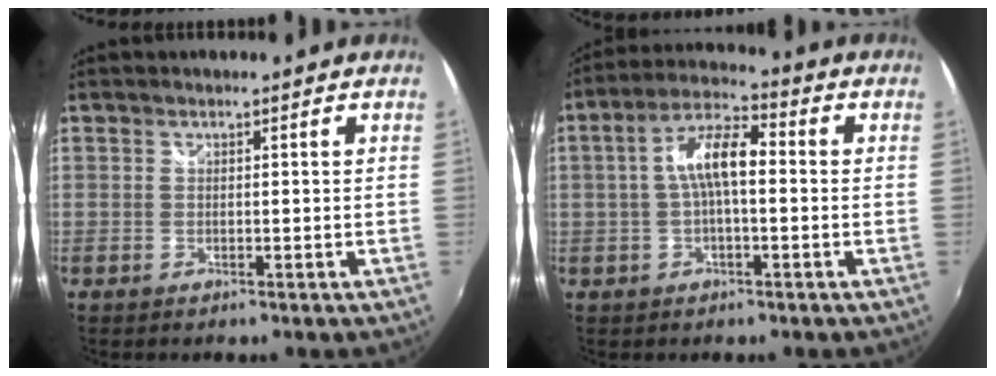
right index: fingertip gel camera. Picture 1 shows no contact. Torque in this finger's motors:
{"motor_torque": [0.29, -0.05, 0.41, 0.11]}